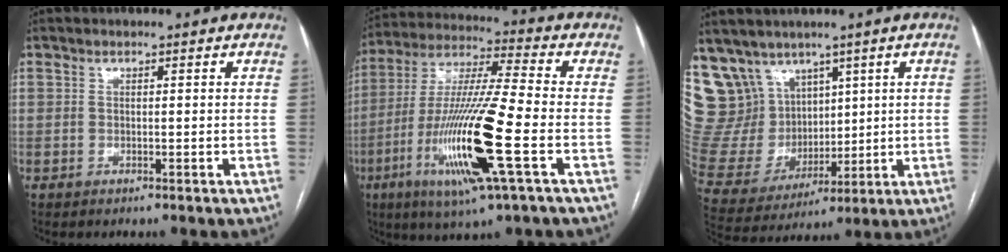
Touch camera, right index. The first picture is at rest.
{"total": 18.8, "force": [-6.1, 0.5, 17.8], "torque": [-0.370, -0.025, -0.116]}
{"total": 15.1, "force": [9.8, 10.9, 3.6], "torque": [-0.096, 0.056, 0.219]}